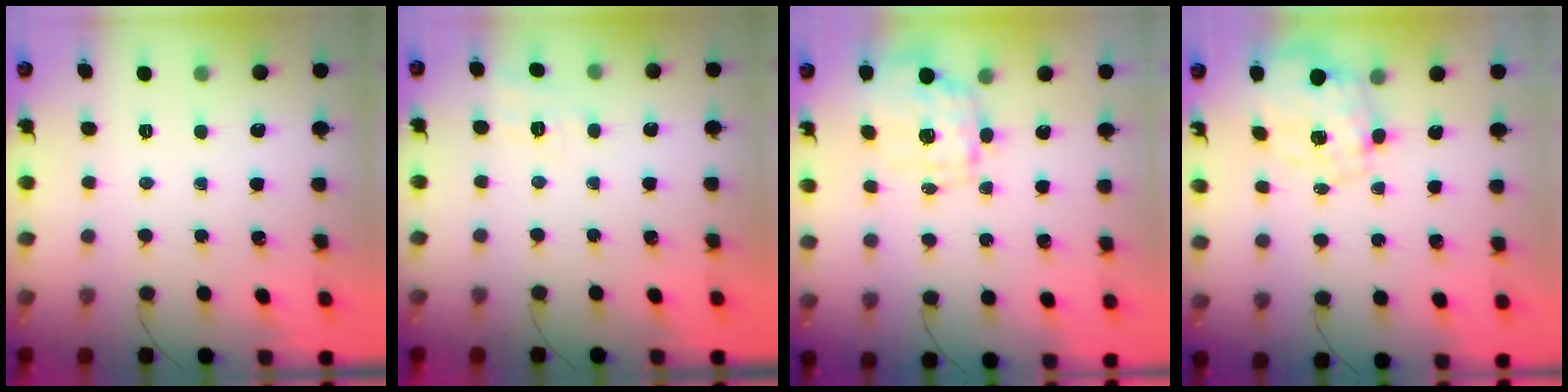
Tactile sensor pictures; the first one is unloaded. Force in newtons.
{"total": 8.9, "press": 8.7, "slide": 2.0}
{"total": 8.5, "press": 8.3, "slide": 1.9}
{"total": 2.5, "press": 2.4, "slide": 0.8}